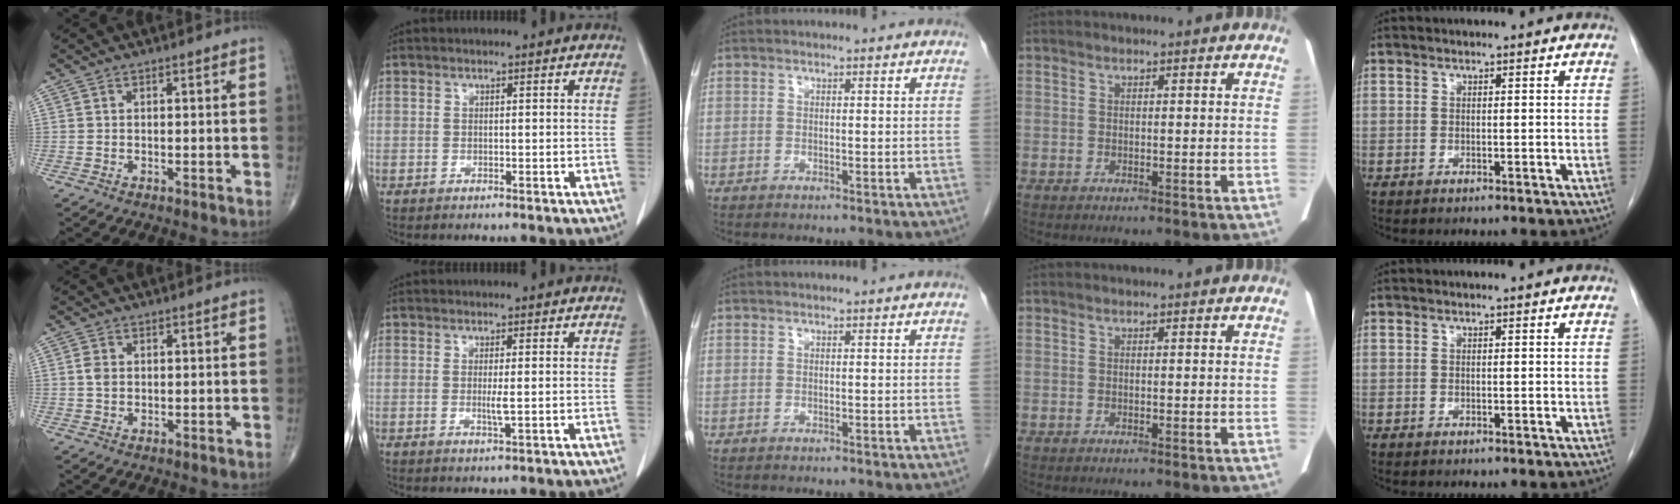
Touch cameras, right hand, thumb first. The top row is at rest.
{"thumb": {"total": 1.8, "force": [0.2, 1.4, 1.2], "torque": [-0.018, 0.001, 0.003]}, "index": {"total": 1.7, "force": [0.0, -0.1, 1.7], "torque": [-0.035, -0.004, 0.000]}}